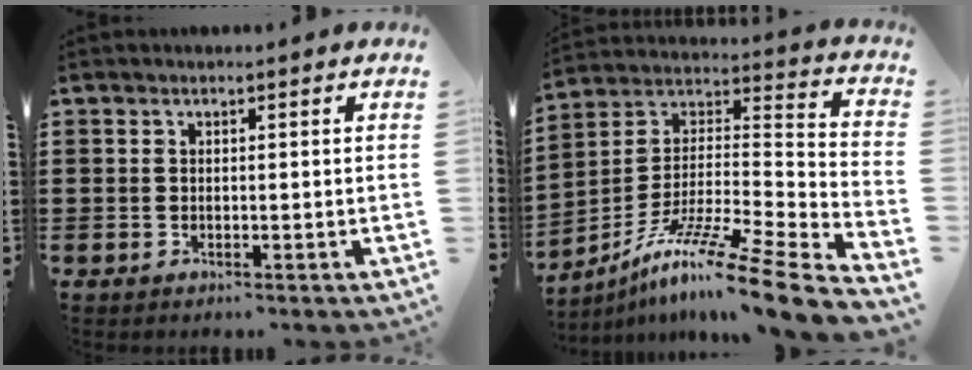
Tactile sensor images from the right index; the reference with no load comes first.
{"total": 13.1, "force": [-10.2, -0.6, 8.2], "torque": [-0.136, 0.007, -0.188]}